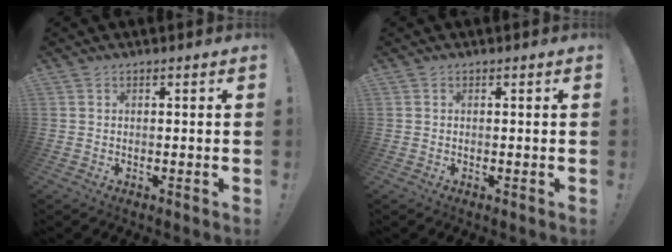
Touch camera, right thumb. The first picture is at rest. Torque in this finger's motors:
{"motor_torque": [-1.31, 1.13, 0.58, 0.50, 0.00]}